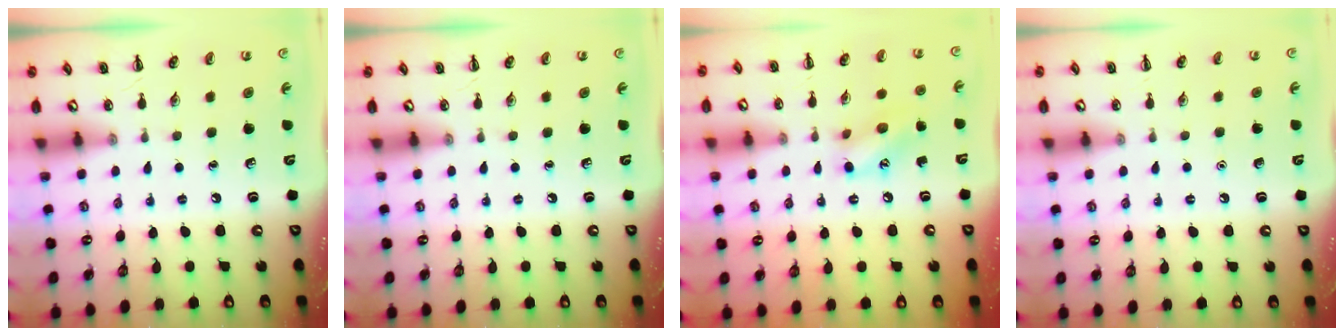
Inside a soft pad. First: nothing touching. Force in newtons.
{"total": 0.0}
{"total": 10.2, "press": 10.2, "slide": 0.3}
{"total": 1.6, "press": 1.6, "slide": 0.1}